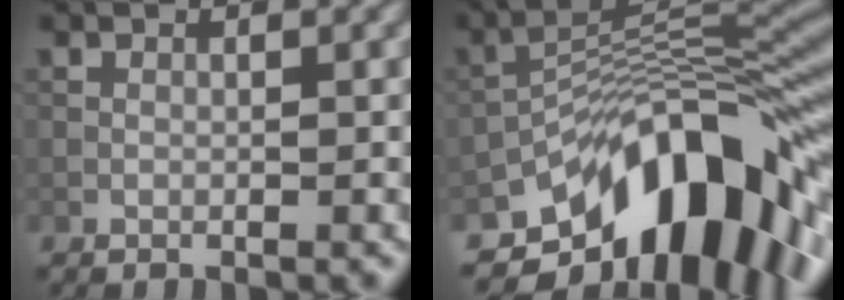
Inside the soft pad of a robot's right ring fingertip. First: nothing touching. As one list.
[{"total": 13.6, "force": [-7.7, 5.9, 9.5], "torque": [-0.132, 0.011, -0.137]}]